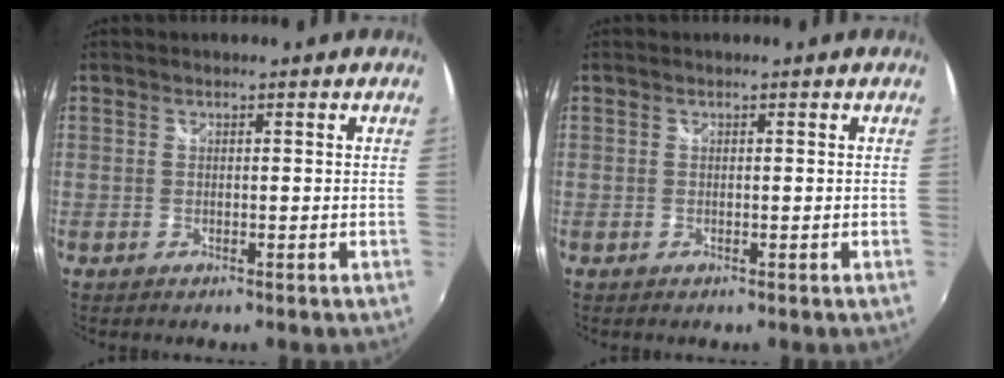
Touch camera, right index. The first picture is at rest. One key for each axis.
{"total": 0.0}